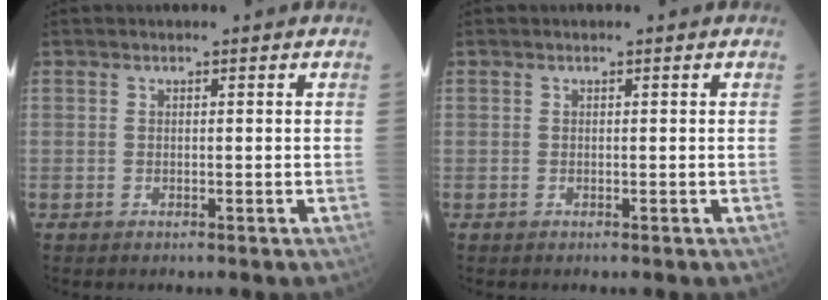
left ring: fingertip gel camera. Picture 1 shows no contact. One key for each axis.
{"total": 0.0}